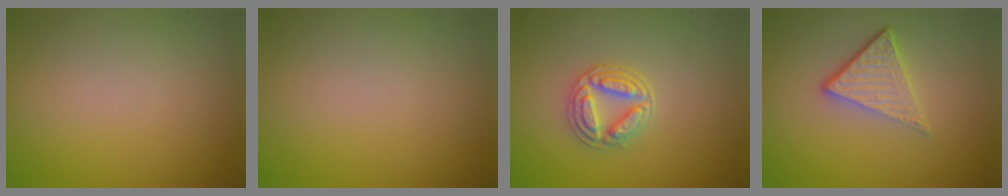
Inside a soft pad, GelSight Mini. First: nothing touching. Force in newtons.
{"total": 0.0}
{"total": 3.2, "press": 2.9, "slide": 1.3}
{"total": 4.1, "press": 2.8, "slide": 3.1}